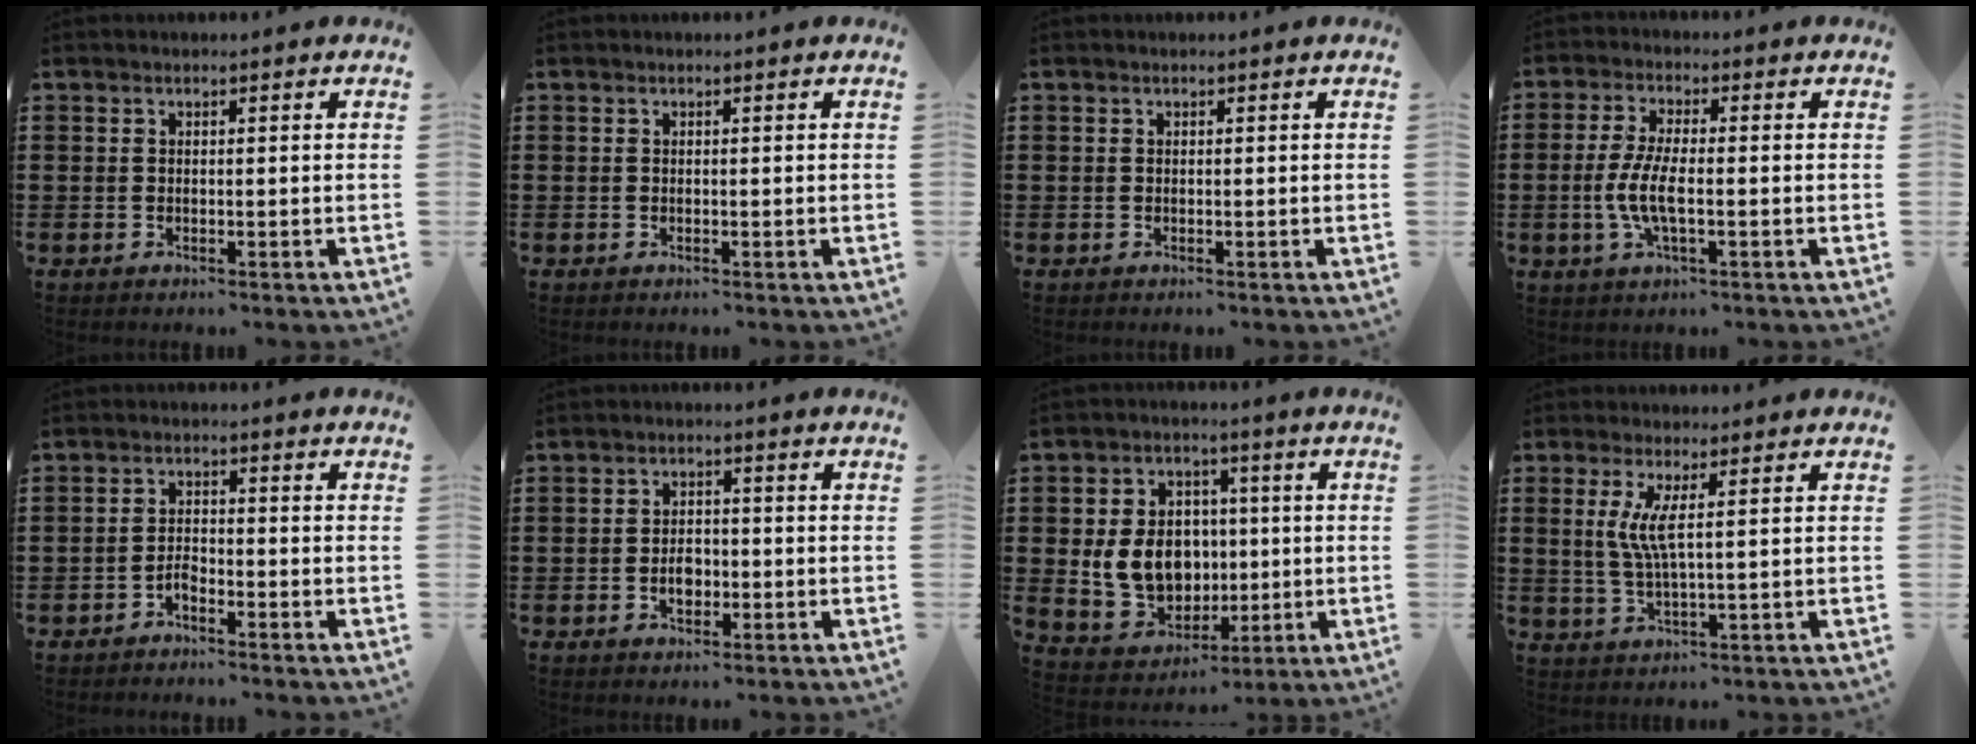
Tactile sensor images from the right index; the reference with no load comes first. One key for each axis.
{"total": 0.0}
{"total": 0.0}
{"total": 6.0, "fx": -1.3, "fy": 1.8, "fz": 5.6, "tx": -0.132, "ty": -0.006, "tz": -0.035}
{"total": 2.0, "fx": -1.6, "fy": 0.6, "fz": 0.9, "tx": -0.021, "ty": 0.003, "tz": -0.034}
{"total": 3.2, "fx": -0.9, "fy": 2.0, "fz": 2.3, "tx": -0.037, "ty": -0.001, "tz": -0.018}
{"total": 10.1, "fx": 0.4, "fy": 8.3, "fz": 5.7, "tx": -0.125, "ty": 0.010, "tz": 0.007}
{"total": 4.8, "fx": 1.2, "fy": 0.3, "fz": 4.6, "tx": -0.101, "ty": -0.008, "tz": 0.016}